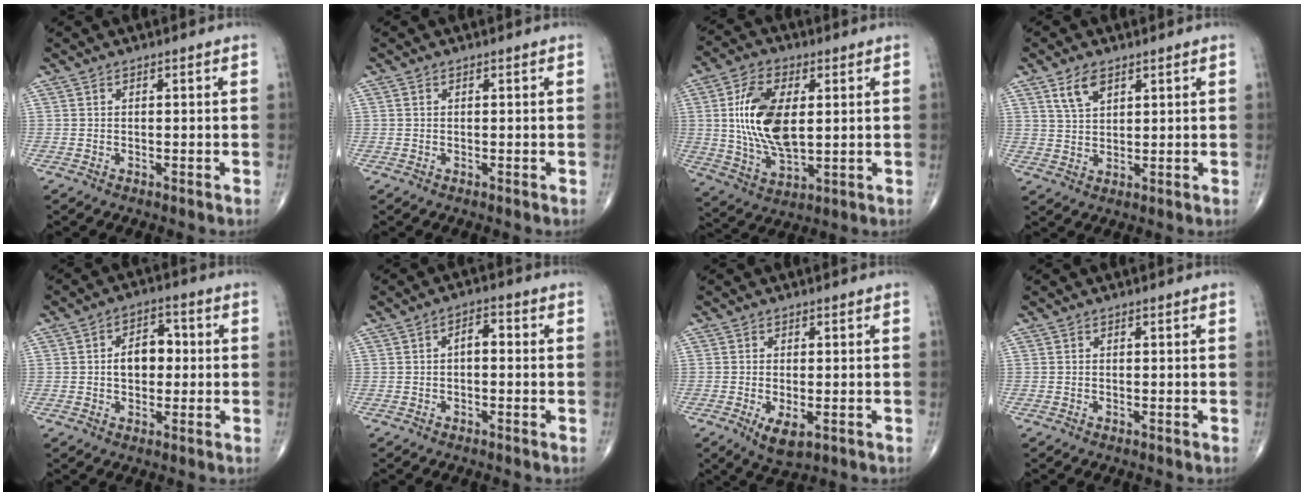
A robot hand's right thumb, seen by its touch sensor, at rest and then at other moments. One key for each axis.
{"total": 0.0}
{"total": 14.9, "fx": 2.1, "fy": 7.7, "fz": 12.6, "tx": -0.240, "ty": -0.011, "tz": 0.045}
{"total": 4.9, "fx": 2.8, "fy": 2.6, "fz": 3.1, "tx": -0.053, "ty": -0.012, "tz": 0.058}
{"total": 7.0, "fx": 0.2, "fy": 4.7, "fz": 5.2, "tx": -0.057, "ty": 0.018, "tz": -0.004}
{"total": 3.2, "fx": -0.1, "fy": 1.7, "fz": 2.6, "tx": -0.032, "ty": 0.014, "tz": -0.007}
{"total": 4.7, "fx": -1.6, "fy": 2.0, "fz": 3.9, "tx": -0.065, "ty": -0.009, "tz": -0.020}
{"total": 0.0}